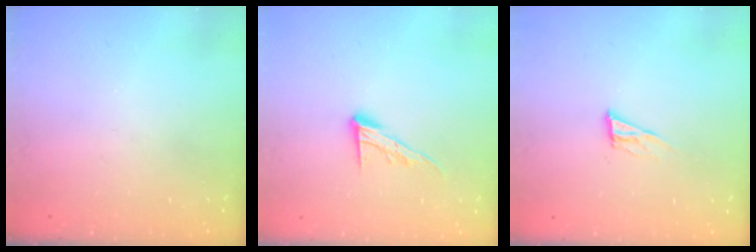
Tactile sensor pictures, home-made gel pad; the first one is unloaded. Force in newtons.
{"total": 9.8, "press": 9.8, "slide": 0.6}
{"total": 8.4, "press": 8.0, "slide": 2.2}